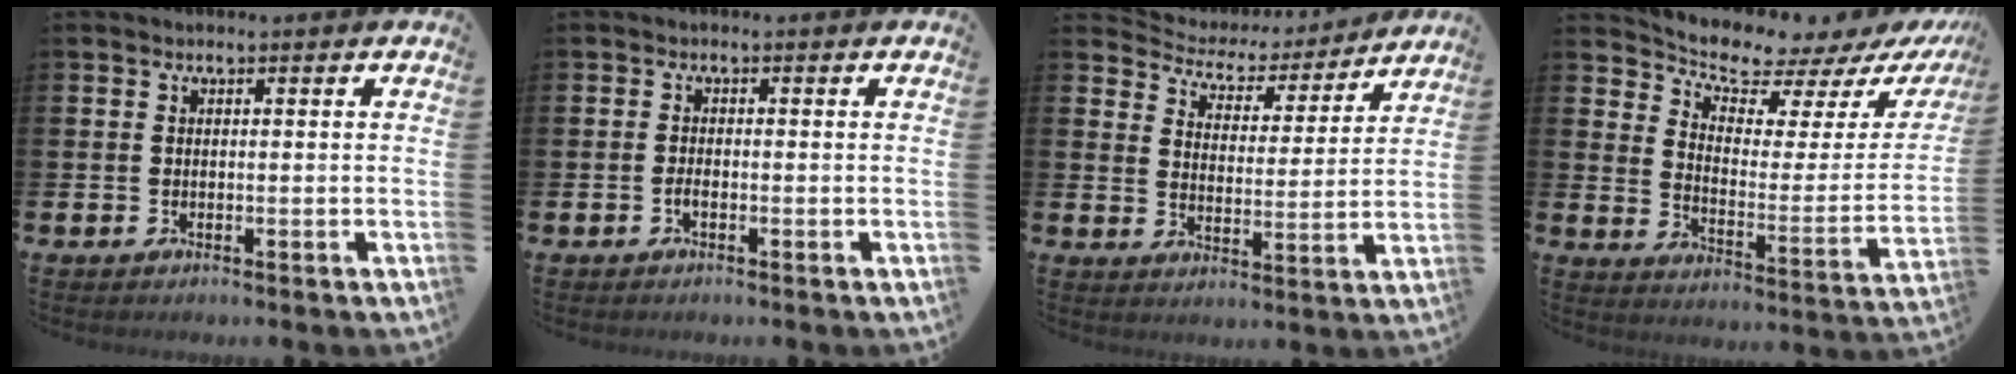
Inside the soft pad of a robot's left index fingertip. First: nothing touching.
{"total": 0.9, "force": [-0.6, 0.3, 0.6], "torque": [-0.017, -0.002, -0.010]}
{"total": 4.6, "force": [4.3, 1.7, 0.2], "torque": [-0.037, -0.037, 0.068]}
{"total": 6.6, "force": [6.3, 1.5, 1.4], "torque": [-0.051, -0.060, 0.101]}